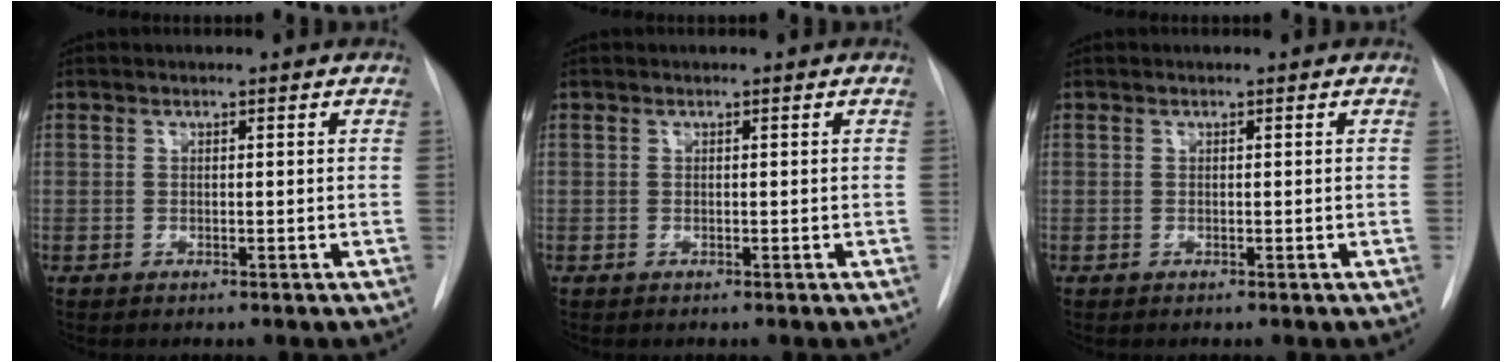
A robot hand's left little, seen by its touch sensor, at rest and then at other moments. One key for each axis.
{"total": 0.0}
{"total": 0.0}